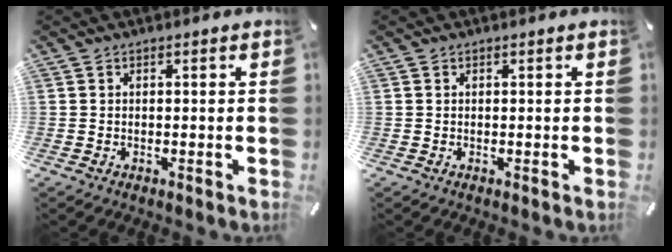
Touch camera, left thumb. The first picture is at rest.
{"total": 0.0}